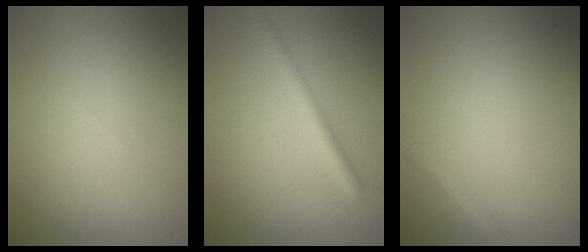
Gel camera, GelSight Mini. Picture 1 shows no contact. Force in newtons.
{"total": 2.7, "press": 2.7, "slide": 0.1}
{"total": 1.5, "press": 1.5, "slide": 0.0}